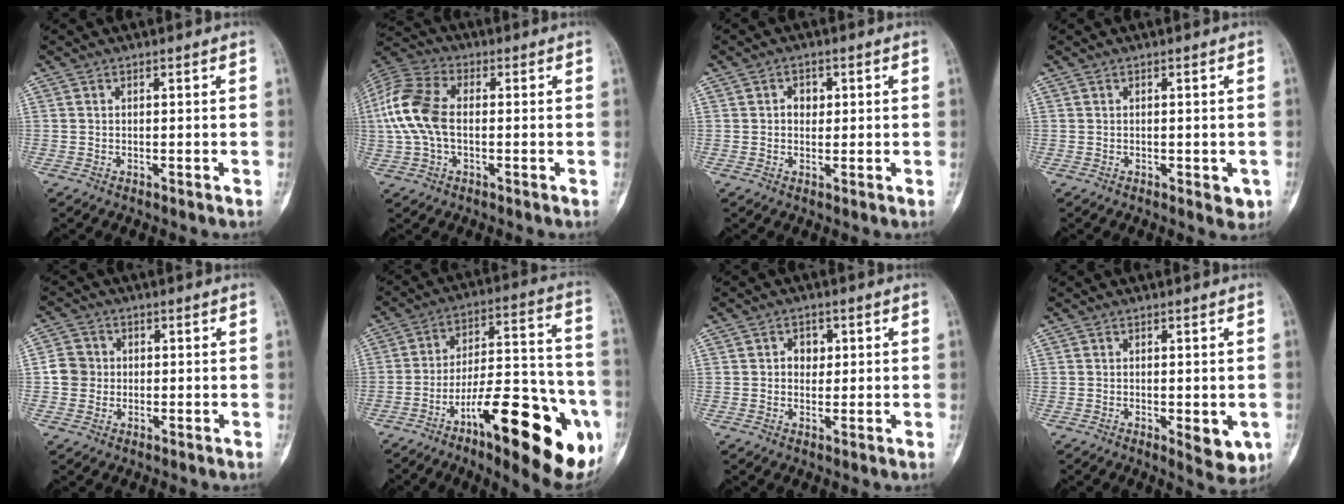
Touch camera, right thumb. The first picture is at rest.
{"total": 12.5, "force": [0.1, 7.6, 9.9], "torque": [-0.225, 0.028, -0.004]}
{"total": 2.7, "force": [0.5, 2.2, 1.5], "torque": [-0.008, 0.002, 0.006]}
{"total": 2.5, "force": [-0.7, 1.3, 2.0], "torque": [-0.014, -0.001, -0.003]}
{"total": 4.7, "force": [0.0, 4.5, 1.4], "torque": [-0.007, 0.007, -0.007]}
{"total": 26.6, "force": [-11.4, 7.9, 22.7], "torque": [-0.287, 0.054, -0.163]}
{"total": 3.3, "force": [0.8, 2.7, 1.8], "torque": [-0.006, 0.001, 0.009]}
{"total": 5.7, "force": [-1.3, 2.3, 5.0], "torque": [-0.051, -0.012, -0.008]}